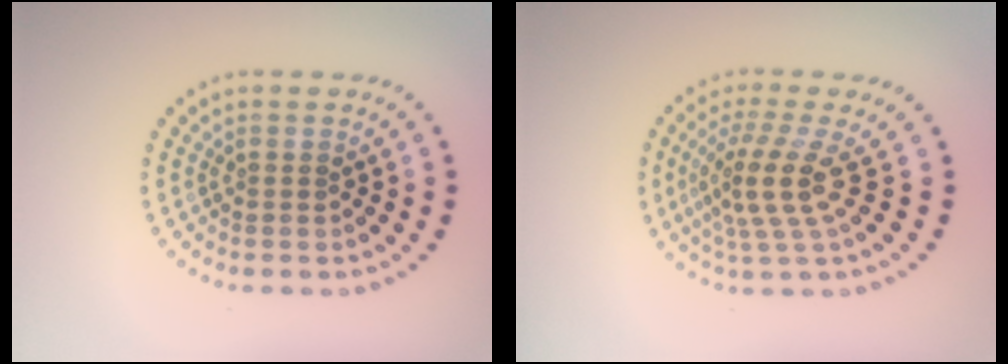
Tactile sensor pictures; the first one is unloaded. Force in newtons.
{"total": 4.4, "press": 3.1, "slide": 3.1}